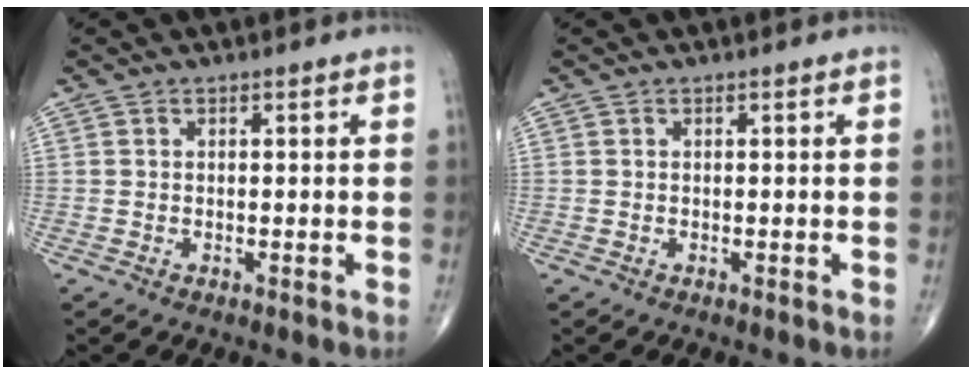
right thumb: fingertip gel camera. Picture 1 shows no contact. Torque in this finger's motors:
{"motor_torque": [-0.07, 0.07, 0.00, 0.00, 0.00]}